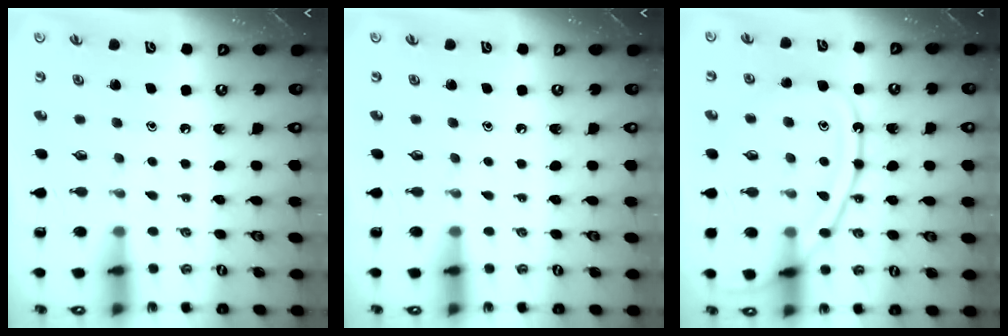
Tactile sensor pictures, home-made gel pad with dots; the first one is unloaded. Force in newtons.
{"total": 0.0}
{"total": 16.7, "press": 16.7, "slide": 1.4}